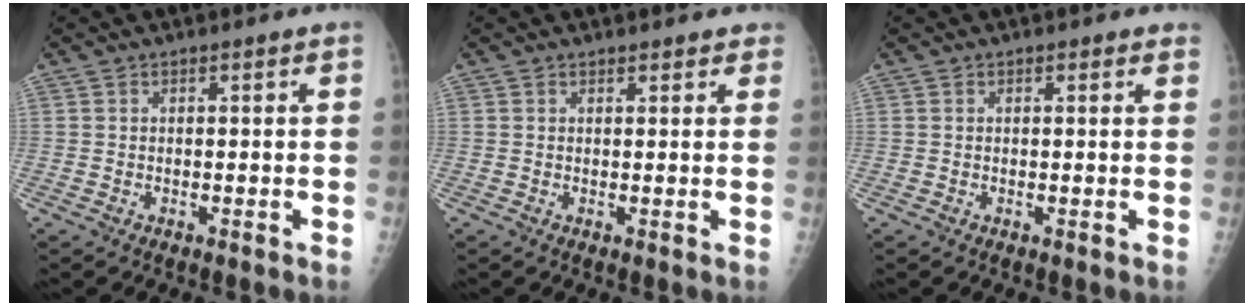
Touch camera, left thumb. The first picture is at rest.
{"total": 2.9, "force": [2.6, 1.1, 0.8], "torque": [0.014, -0.006, 0.020]}
{"total": 1.3, "force": [1.0, 0.5, 0.5], "torque": [0.000, -0.002, 0.009]}